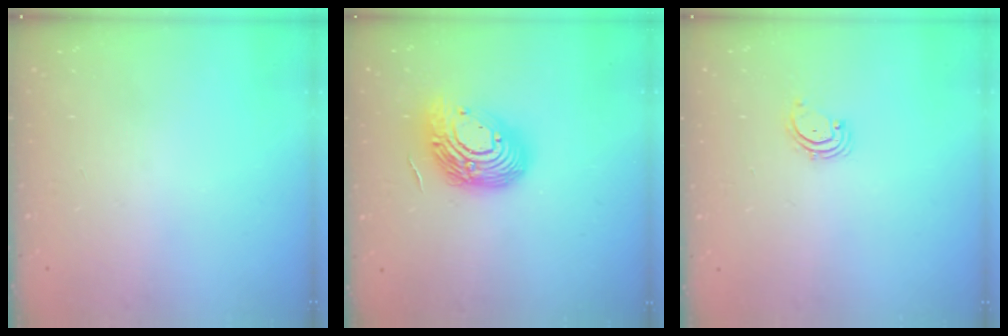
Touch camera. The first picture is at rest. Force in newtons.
{"total": 17.3, "press": 17.2, "slide": 1.2}
{"total": 2.1, "press": 2.1, "slide": 0.3}